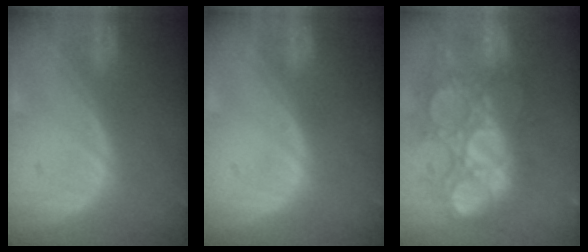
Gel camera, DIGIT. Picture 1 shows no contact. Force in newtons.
{"total": 0.0}
{"total": 11.8, "press": 11.2, "slide": 3.7}